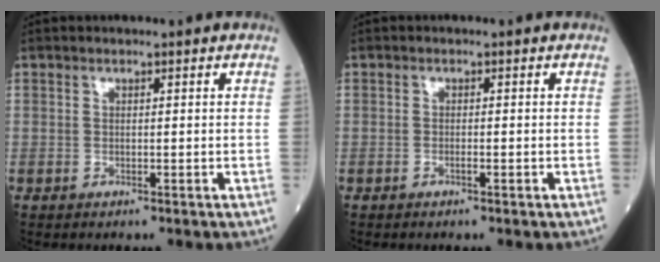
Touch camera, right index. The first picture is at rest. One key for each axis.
{"total": 0.7, "fx": -0.5, "fy": 0.1, "fz": 0.6, "tx": -0.013, "ty": 0.001, "tz": -0.007}